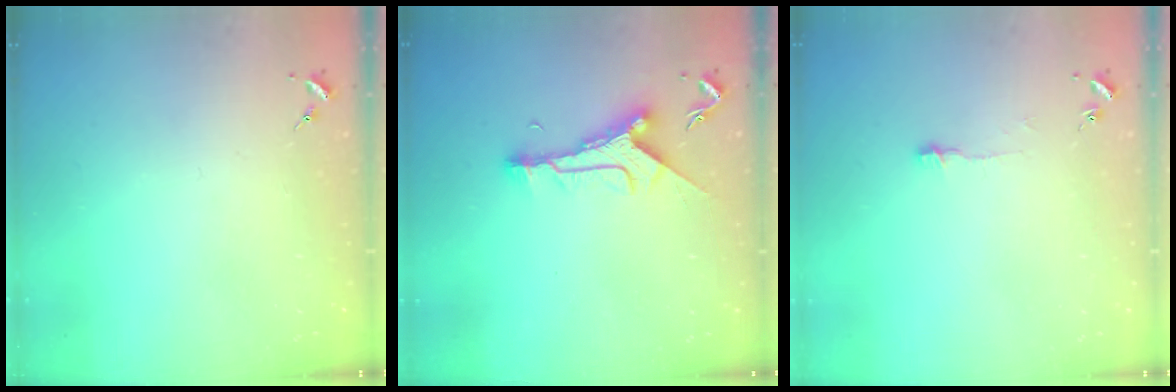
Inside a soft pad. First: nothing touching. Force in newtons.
{"total": 9.8, "press": 9.8, "slide": 0.6}
{"total": 3.8, "press": 3.8, "slide": 0.2}